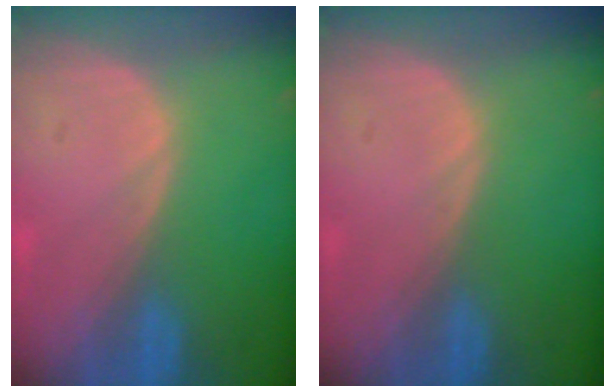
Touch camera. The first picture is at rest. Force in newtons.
{"total": 0.0}